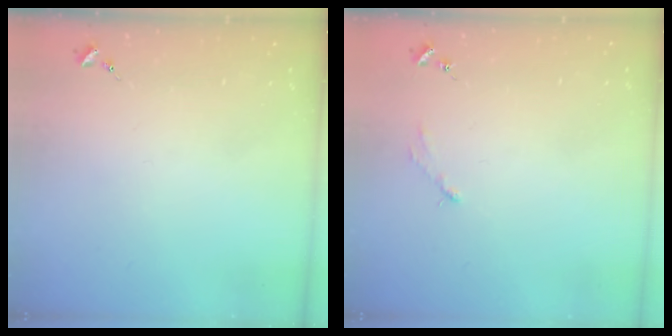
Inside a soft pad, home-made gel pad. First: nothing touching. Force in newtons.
{"total": 2.9, "press": 2.9, "slide": 0.4}